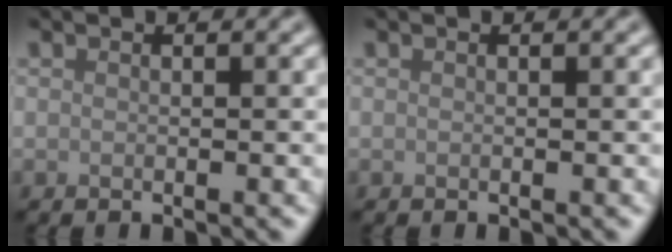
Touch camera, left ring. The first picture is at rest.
{"total": 0.0}